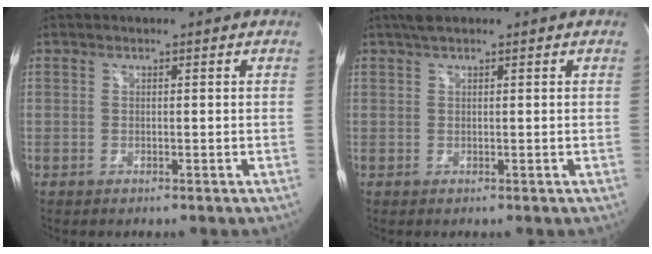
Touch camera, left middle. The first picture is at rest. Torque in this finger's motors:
{"motor_torque": [0.14, 0.04, -0.03, 0.02]}